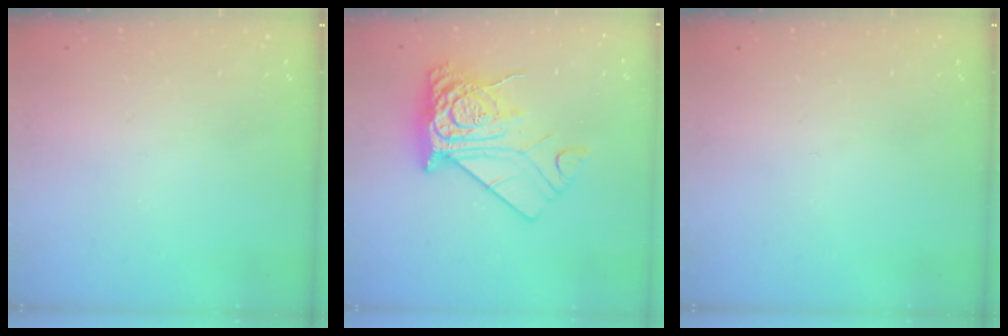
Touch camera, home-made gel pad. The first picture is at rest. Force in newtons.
{"total": 15.6, "press": 15.5, "slide": 1.9}
{"total": 0.0}